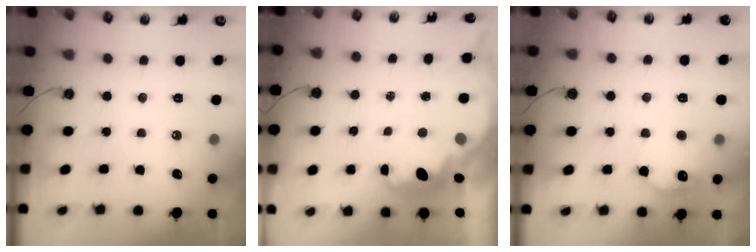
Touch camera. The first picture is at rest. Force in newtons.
{"total": 2.7, "press": 2.5, "slide": 0.9}
{"total": 11.1, "press": 11.1, "slide": 0.4}